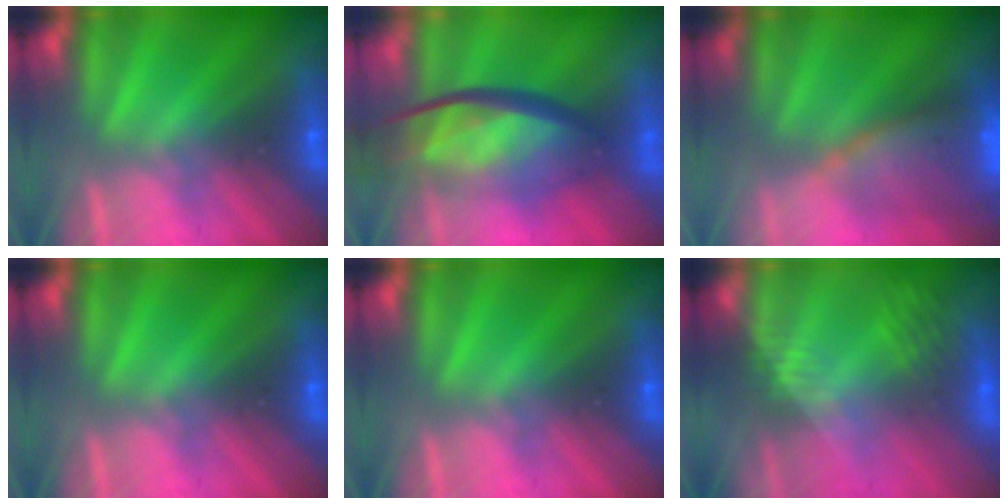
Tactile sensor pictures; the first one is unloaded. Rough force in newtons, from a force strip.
{"total": 9.6}
{"total": 8.5}
{"total": 0.0}
{"total": 0.0}
{"total": 2.4}